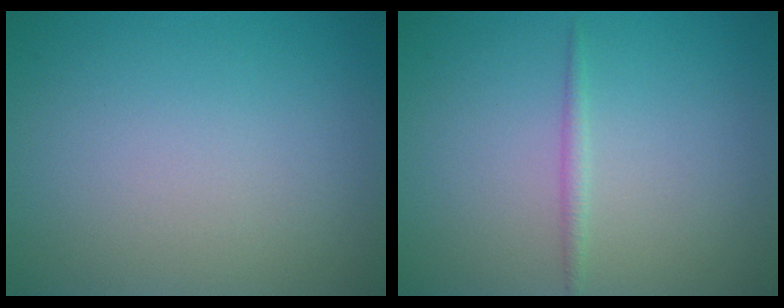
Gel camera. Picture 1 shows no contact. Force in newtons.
{"total": 0.9, "press": 0.9, "slide": 0.0}